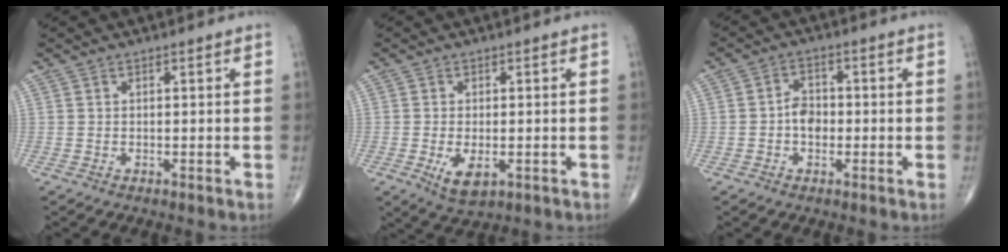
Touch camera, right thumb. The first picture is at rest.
{"total": 5.1, "force": [-1.4, 2.6, 4.2], "torque": [-0.072, -0.010, -0.018]}
{"total": 3.9, "force": [-0.8, 2.8, 2.6], "torque": [-0.028, 0.013, -0.020]}